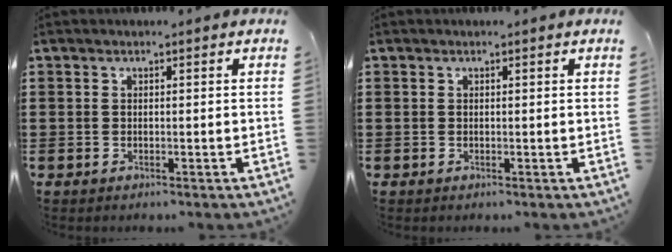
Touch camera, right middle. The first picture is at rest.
{"total": 0.0}